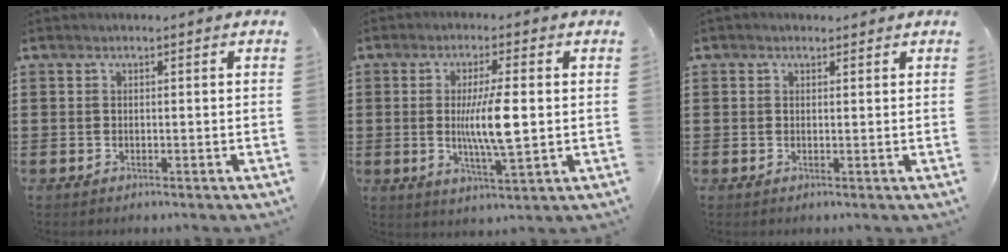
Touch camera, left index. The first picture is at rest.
{"total": 7.9, "force": [0.3, 1.4, 7.7], "torque": [-0.139, -0.005, -0.003]}
{"total": 0.7, "force": [0.4, 0.6, 0.1], "torque": [-0.004, 0.004, 0.008]}